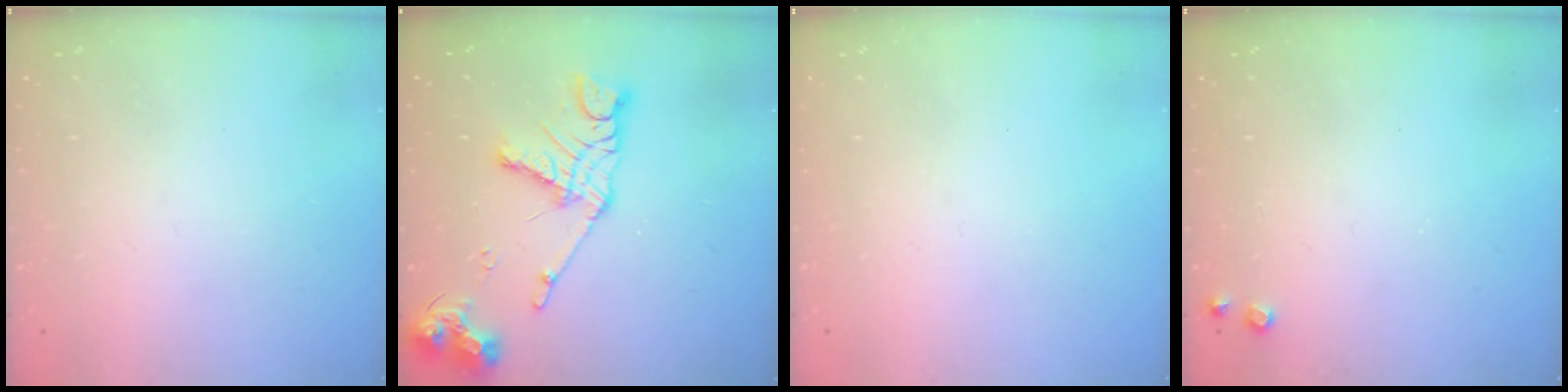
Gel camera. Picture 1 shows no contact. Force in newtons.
{"total": 14.2, "press": 14.2, "slide": 1.3}
{"total": 0.0}
{"total": 6.7, "press": 6.7, "slide": 0.7}